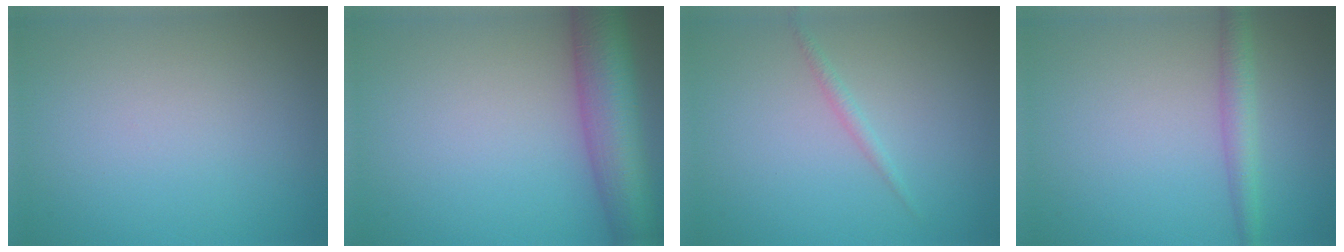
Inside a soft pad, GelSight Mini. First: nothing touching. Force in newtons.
{"total": 8.3, "press": 8.3, "slide": 0.5}
{"total": 0.9, "press": 0.9, "slide": 0.0}
{"total": 2.3, "press": 2.3, "slide": 0.1}